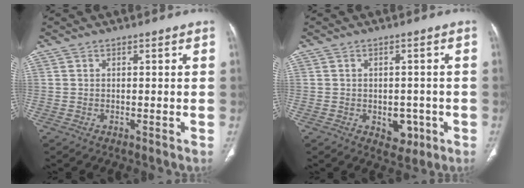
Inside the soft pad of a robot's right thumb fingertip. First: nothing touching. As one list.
[{"total": 4.7, "force": [-1.5, 3.3, 2.9], "torque": [-0.014, 0.004, -0.010]}]